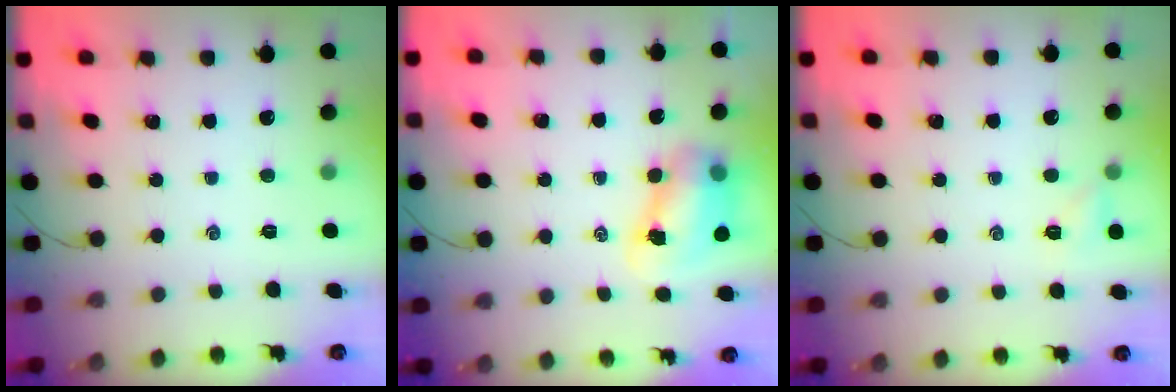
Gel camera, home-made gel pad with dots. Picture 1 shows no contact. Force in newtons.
{"total": 7.9, "press": 7.8, "slide": 1.2}
{"total": 4.1, "press": 3.9, "slide": 1.2}